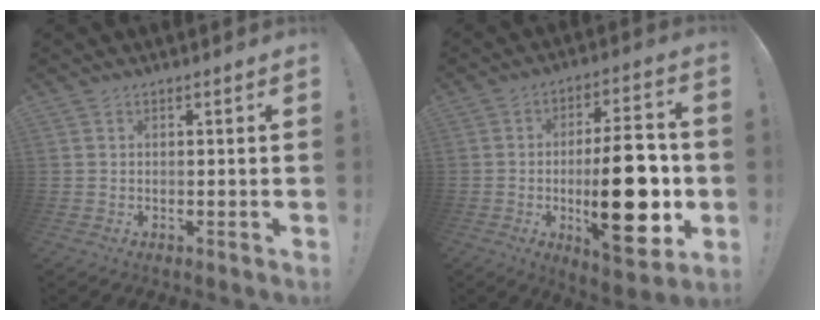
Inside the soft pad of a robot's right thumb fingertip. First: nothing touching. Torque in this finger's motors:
{"motor_torque": [2.13, 2.87, 2.10, -0.67, 0.57]}